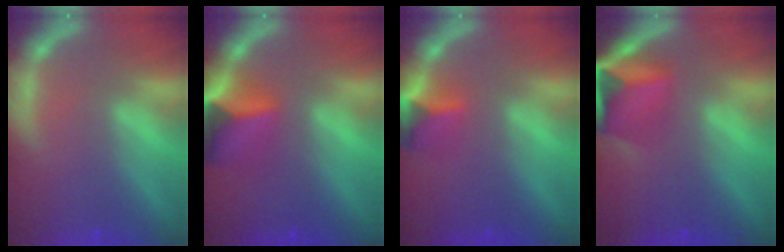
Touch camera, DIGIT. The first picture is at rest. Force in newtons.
{"total": 6.4}
{"total": 3.4}
{"total": 7.4}